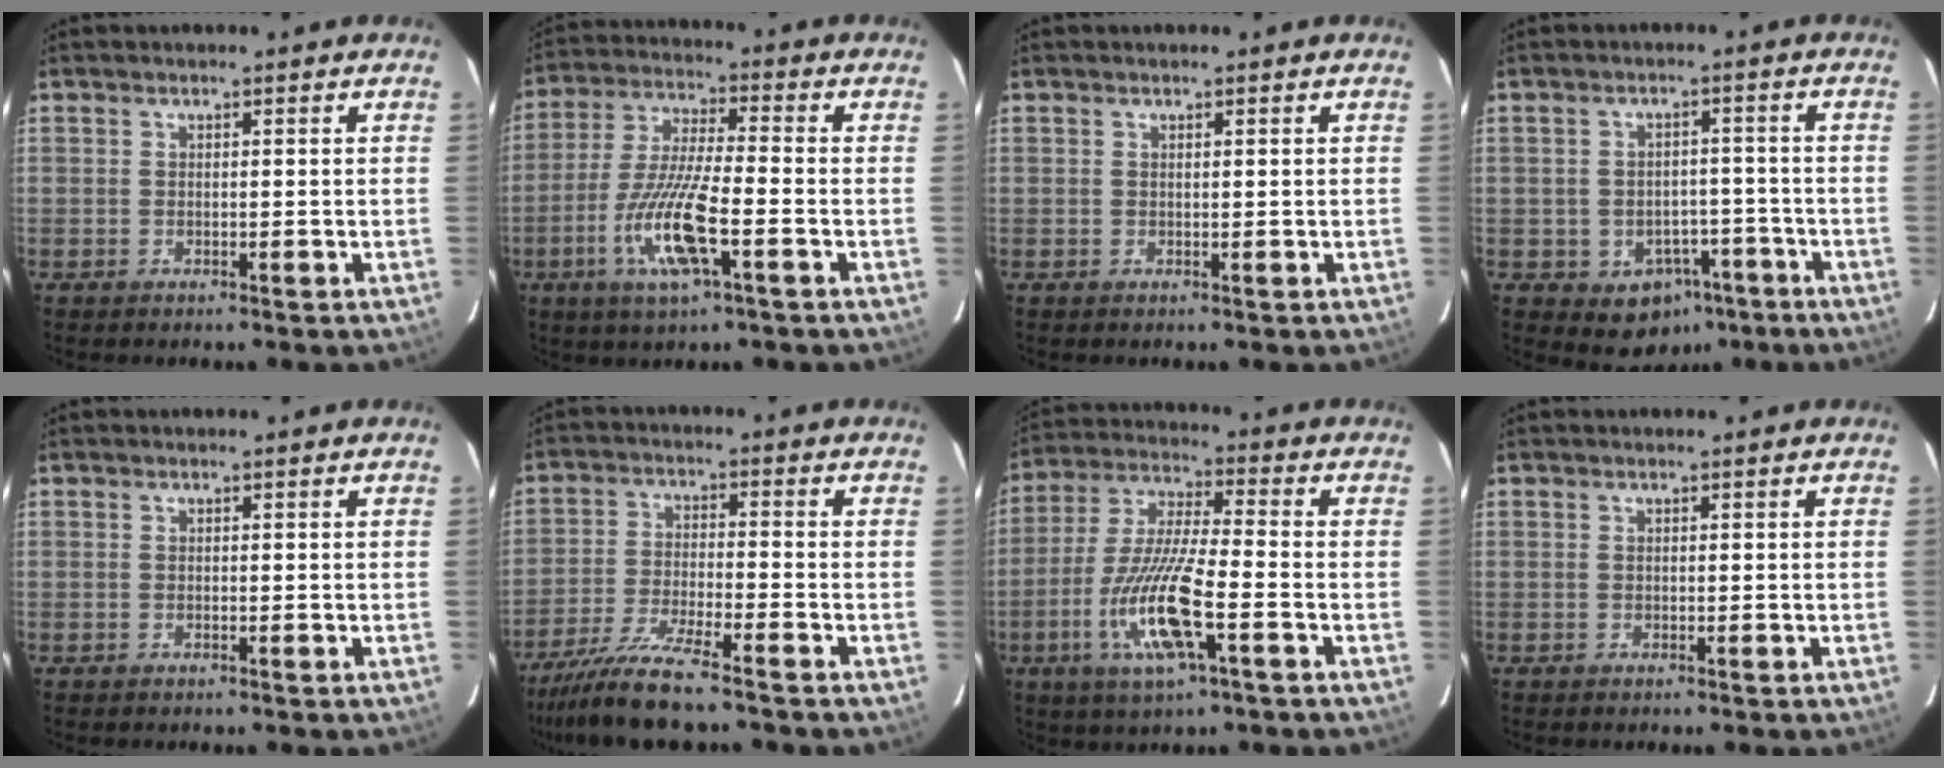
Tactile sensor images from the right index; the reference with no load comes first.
{"total": 12.1, "force": [-4.4, 1.3, 11.2], "torque": [-0.229, -0.014, -0.084]}
{"total": 0.0}
{"total": 7.1, "force": [-3.5, 5.6, 2.6], "torque": [-0.031, 0.014, -0.037]}
{"total": 0.0}
{"total": 8.9, "force": [-7.3, -0.3, 5.1], "torque": [-0.092, -0.030, -0.134]}
{"total": 13.6, "force": [-4.8, 1.3, 12.6], "torque": [-0.261, -0.014, -0.090]}
{"total": 0.0}